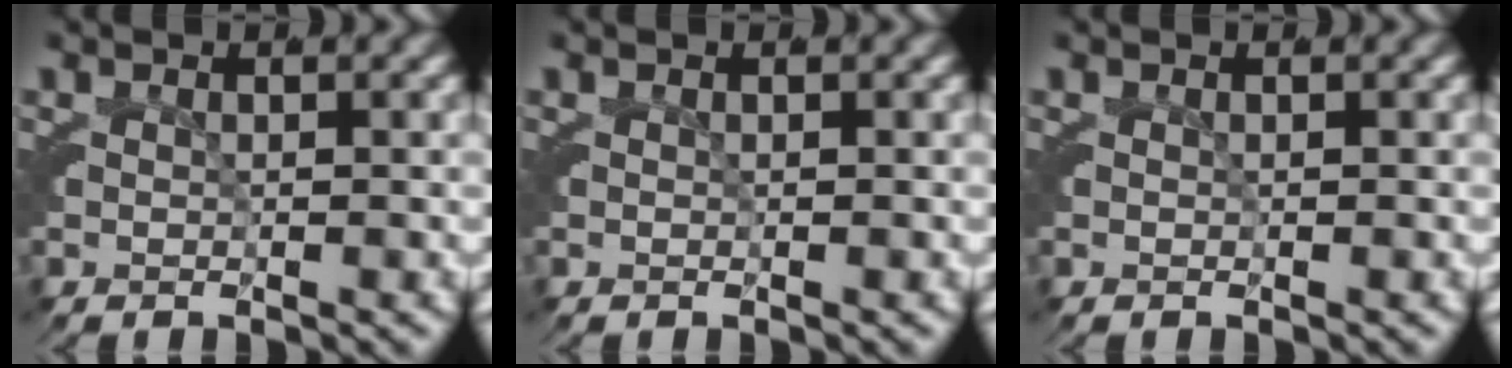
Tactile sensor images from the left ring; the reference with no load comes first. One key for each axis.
{"total": 0.0}
{"total": 0.0}